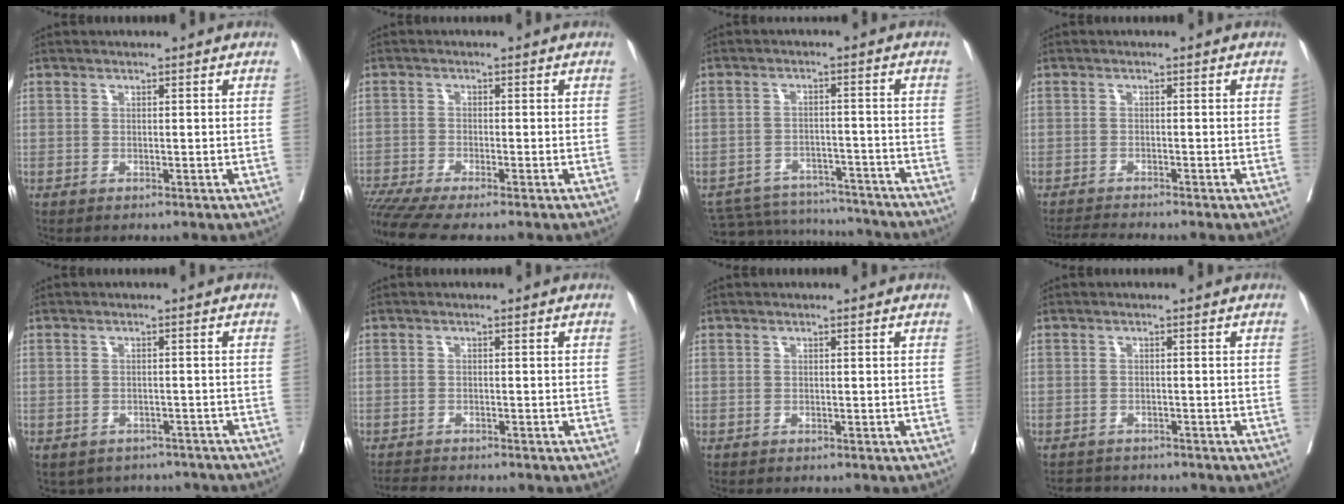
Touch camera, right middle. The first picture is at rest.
{"total": 7.9, "force": [-6.7, -0.3, 4.1], "torque": [-0.073, -0.014, -0.116]}
{"total": 13.5, "force": [-13.0, 2.9, 1.9], "torque": [-0.039, 0.010, -0.178]}
{"total": 3.1, "force": [-2.9, -1.0, 0.6], "torque": [-0.014, -0.017, -0.050]}
{"total": 8.2, "force": [-7.1, 3.8, 0.9], "torque": [-0.002, 0.016, -0.077]}
{"total": 3.4, "force": [-3.3, 0.2, 0.9], "torque": [-0.013, -0.014, -0.053]}
{"total": 0.0}
{"total": 3.8, "force": [-3.5, 1.4, 0.4], "torque": [-0.006, -0.004, -0.050]}